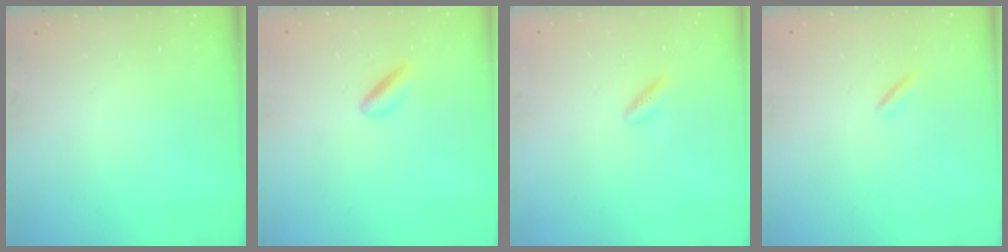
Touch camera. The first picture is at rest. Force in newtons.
{"total": 2.6, "press": 2.3, "slide": 1.1}
{"total": 1.8, "press": 1.5, "slide": 1.0}
{"total": 1.3, "press": 1.1, "slide": 0.6}